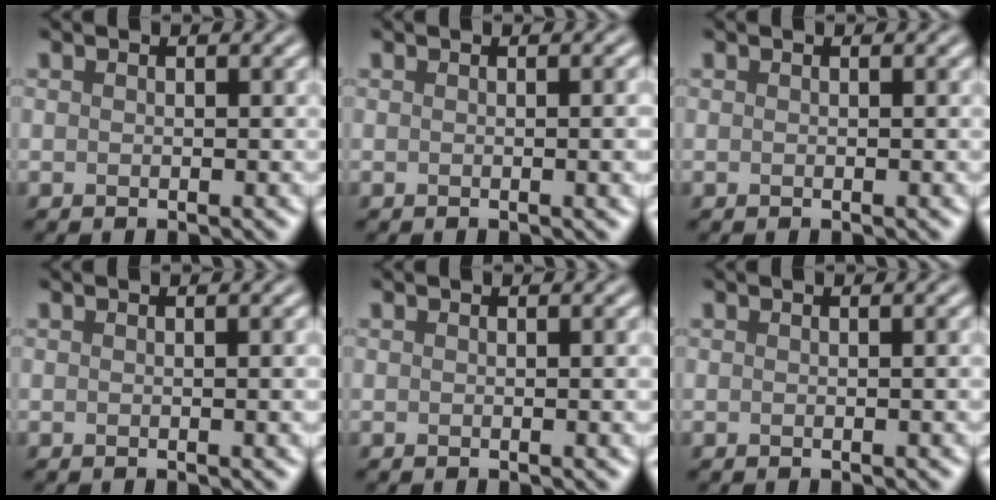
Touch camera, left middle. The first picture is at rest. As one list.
[{"total": 2.9, "force": [0.0, 0.9, 2.7], "torque": [-0.022, 0.005, -0.004]}, {"total": 0.0}, {"total": 1.7, "force": [0.0, 0.5, 1.6], "torque": [-0.014, 0.003, -0.004]}, {"total": 1.3, "force": [0.0, 0.4, 1.3], "torque": [-0.010, 0.004, -0.003]}, {"total": 0.8, "force": [0.0, 0.2, 0.8], "torque": [-0.006, 0.005, -0.001]}]